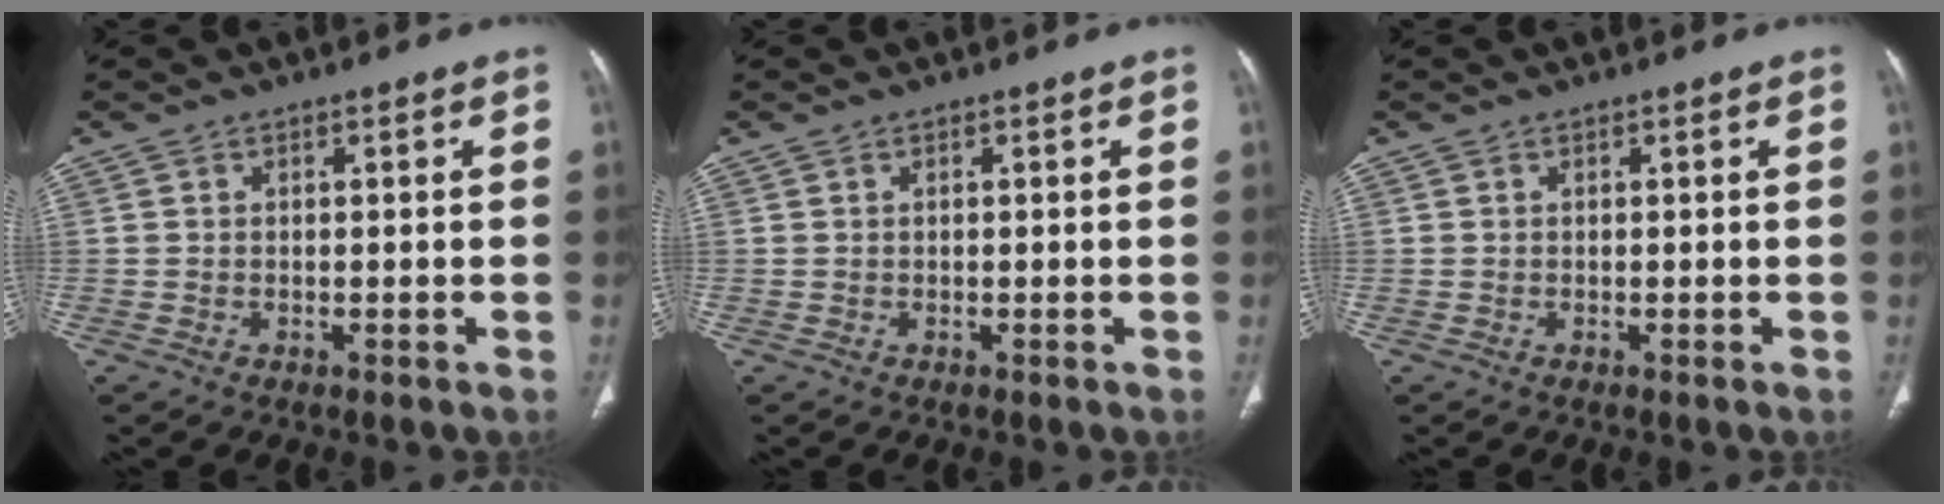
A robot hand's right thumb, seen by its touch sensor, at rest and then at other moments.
{"total": 0.0}
{"total": 0.0}